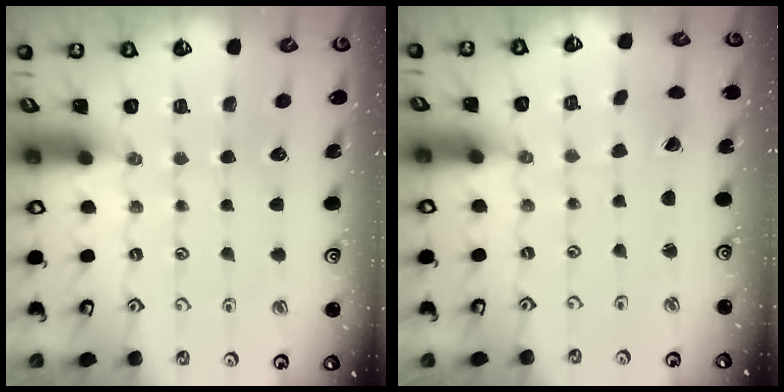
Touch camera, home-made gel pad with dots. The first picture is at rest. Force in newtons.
{"total": 0.0}